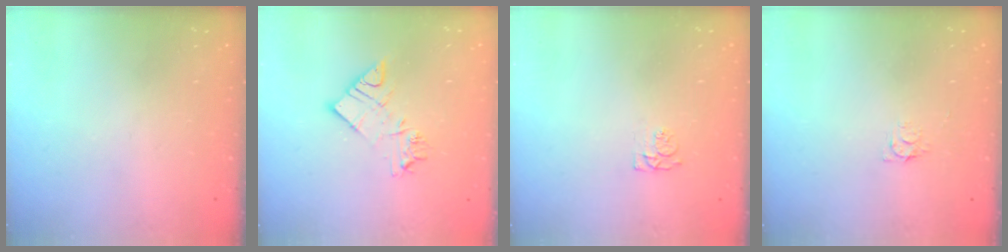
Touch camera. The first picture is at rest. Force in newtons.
{"total": 10.5, "press": 10.5, "slide": 1.0}
{"total": 4.9, "press": 4.9, "slide": 0.6}
{"total": 3.7, "press": 3.6, "slide": 0.4}